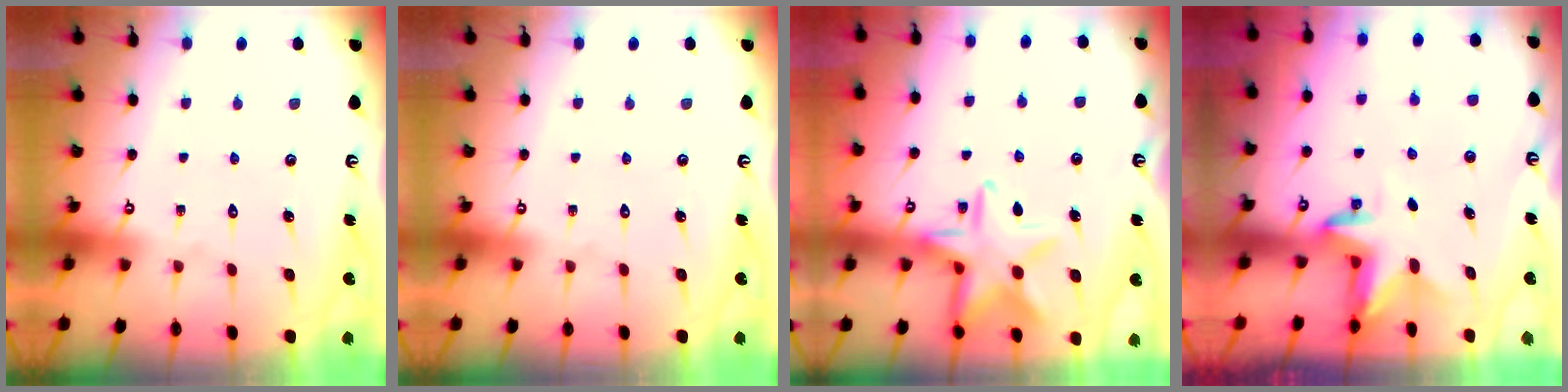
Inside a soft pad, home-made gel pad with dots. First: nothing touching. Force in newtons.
{"total": 0.0}
{"total": 14.9, "press": 14.9, "slide": 0.9}
{"total": 3.3, "press": 3.3, "slide": 0.2}